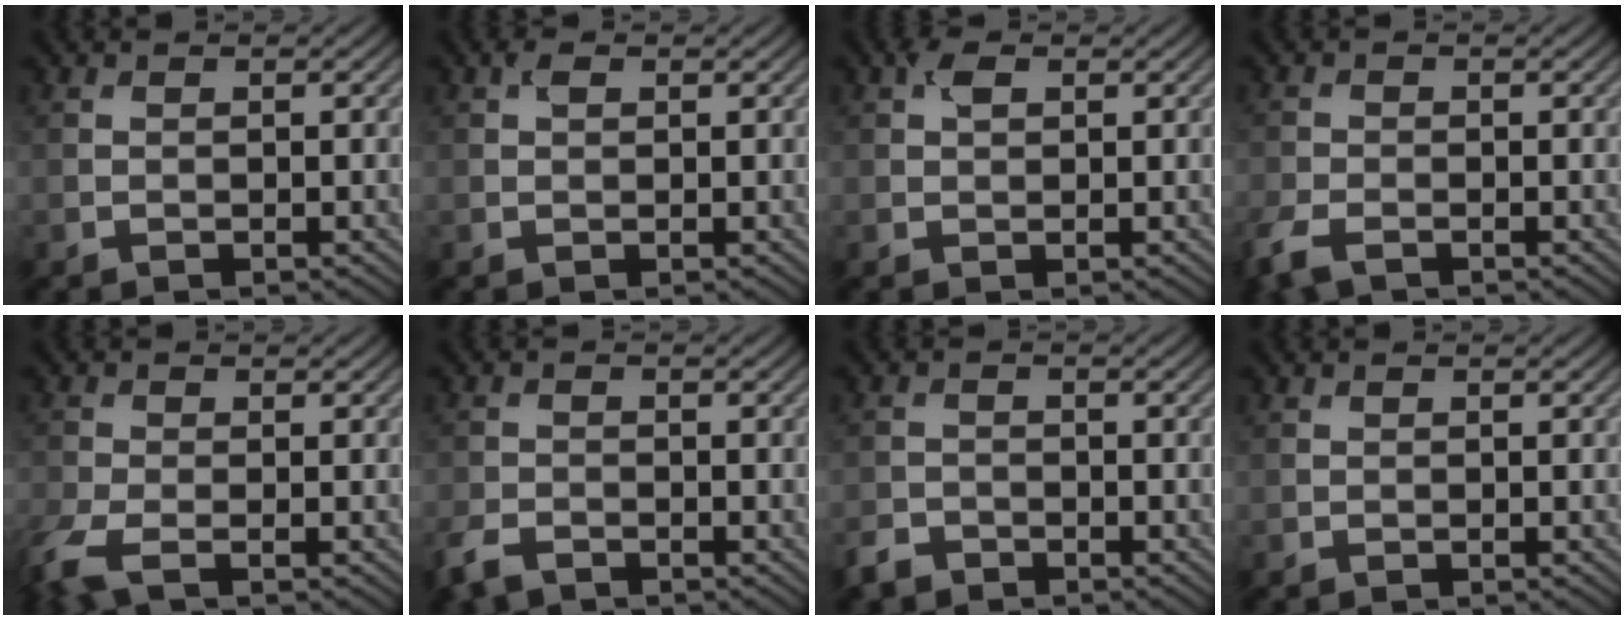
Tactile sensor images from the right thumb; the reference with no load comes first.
{"total": 1.0, "force": [0.5, 0.6, 0.7], "torque": [-0.014, 0.002, 0.008]}
{"total": 1.8, "force": [0.8, 1.0, 1.2], "torque": [-0.025, 0.006, 0.011]}
{"total": 4.2, "force": [-2.8, 2.0, 2.5], "torque": [-0.068, -0.016, -0.064]}
{"total": 4.6, "force": [-2.6, 1.7, 3.3], "torque": [-0.093, -0.014, -0.063]}
{"total": 3.4, "force": [-2.6, 1.5, 1.7], "torque": [-0.043, -0.012, -0.061]}
{"total": 2.2, "force": [-1.8, 1.1, 0.5], "torque": [-0.012, -0.003, -0.044]}
{"total": 0.0}